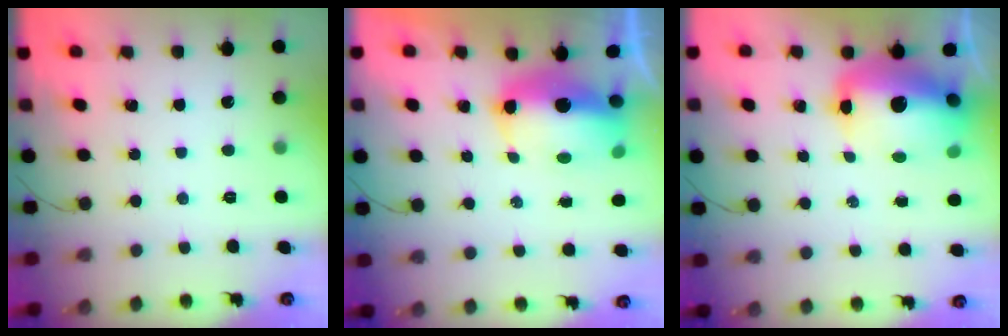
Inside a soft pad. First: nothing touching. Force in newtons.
{"total": 12.4, "press": 12.4, "slide": 1.3}
{"total": 15.5, "press": 15.1, "slide": 3.5}